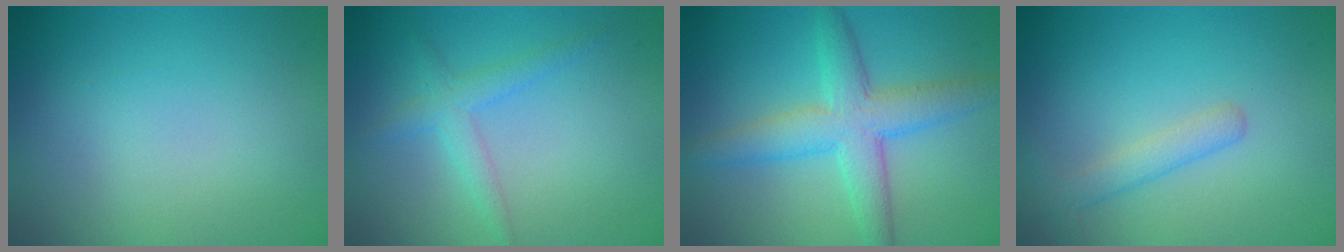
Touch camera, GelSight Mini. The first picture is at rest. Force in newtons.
{"total": 2.0, "press": 2.0, "slide": 0.0}
{"total": 5.3, "press": 5.3, "slide": 0.0}
{"total": 2.0, "press": 2.0, "slide": 0.1}